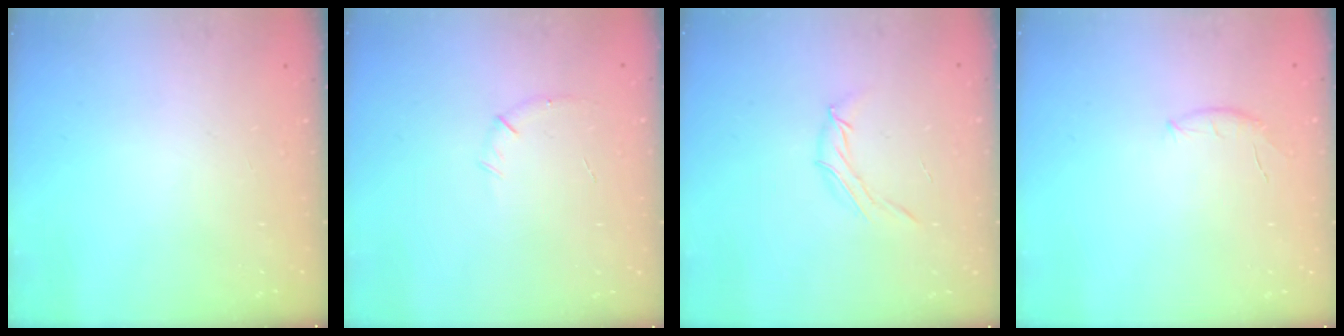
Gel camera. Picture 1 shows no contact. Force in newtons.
{"total": 5.3, "press": 5.1, "slide": 1.4}
{"total": 6.3, "press": 6.3, "slide": 0.5}
{"total": 6.9, "press": 6.8, "slide": 1.2}